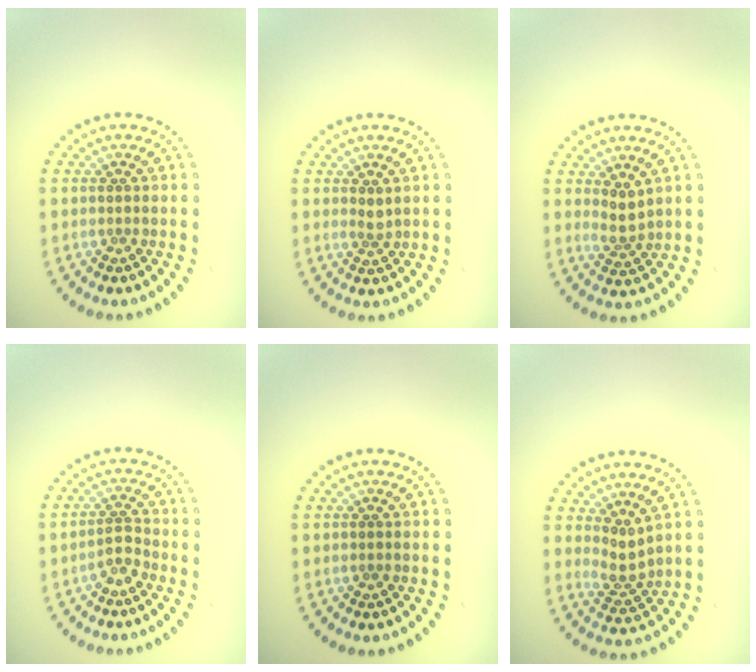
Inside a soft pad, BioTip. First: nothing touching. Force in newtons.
{"total": 0.9, "press": 0.7, "slide": 0.7}
{"total": 1.7, "press": 1.3, "slide": 1.1}
{"total": 1.6, "press": 1.3, "slide": 1.0}
{"total": 0.0}
{"total": 2.2, "press": 1.5, "slide": 1.6}